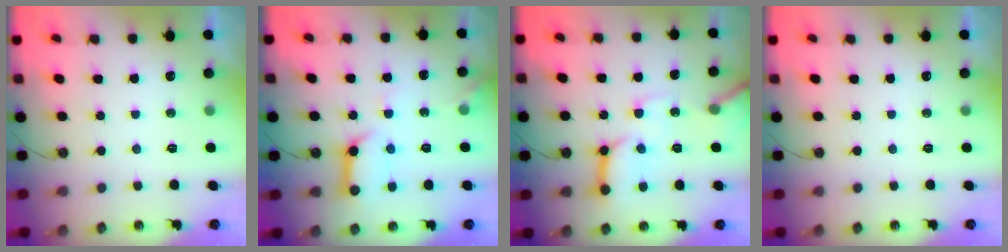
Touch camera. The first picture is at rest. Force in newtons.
{"total": 10.8, "press": 10.8, "slide": 0.8}
{"total": 14.4, "press": 14.3, "slide": 1.6}
{"total": 0.0}